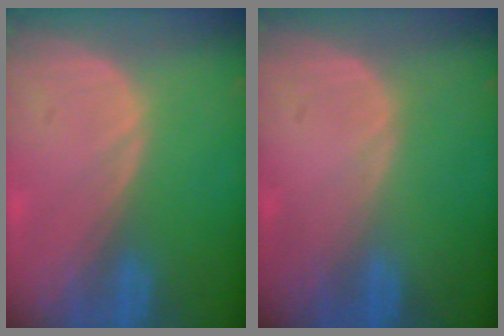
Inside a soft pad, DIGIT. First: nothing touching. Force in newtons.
{"total": 0.0}